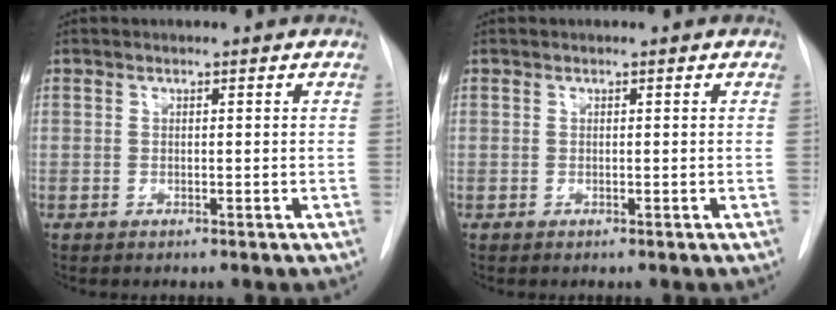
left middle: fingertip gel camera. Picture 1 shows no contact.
{"total": 0.0}